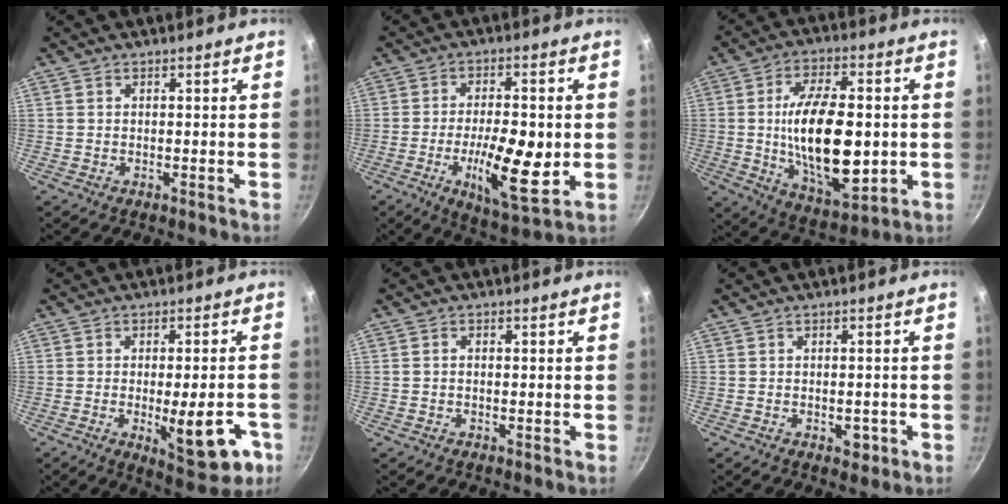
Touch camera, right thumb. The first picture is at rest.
{"total": 14.1, "force": [-2.6, 4.8, 13.0], "torque": [-0.211, -0.005, -0.039]}
{"total": 20.2, "force": [-0.8, 9.8, 17.7], "torque": [-0.285, -0.004, -0.006]}
{"total": 12.6, "force": [-4.0, 4.4, 11.2], "torque": [-0.121, 0.007, -0.042]}
{"total": 0.8, "force": [-0.1, 0.6, 0.5], "torque": [-0.010, 0.005, -0.002]}
{"total": 2.8, "force": [-1.0, 1.7, 1.9], "torque": [-0.014, 0.007, -0.010]}